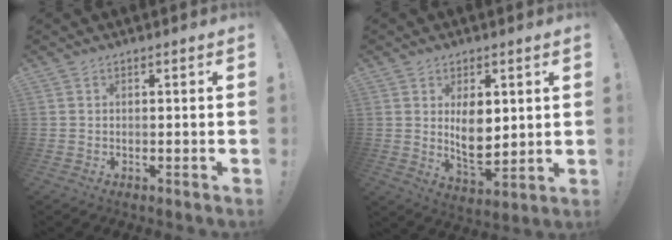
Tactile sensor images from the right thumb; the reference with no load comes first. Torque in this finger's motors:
{"motor_torque": [-0.11, 0.66, 0.41, 0.48, 0.08]}